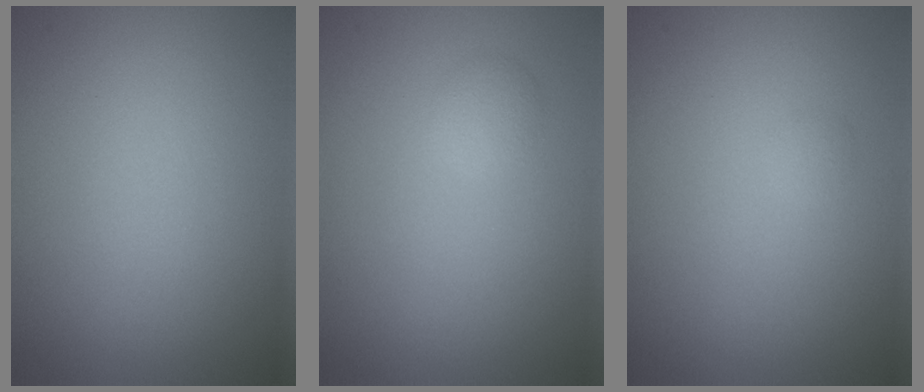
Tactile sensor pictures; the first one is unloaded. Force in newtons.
{"total": 1.2, "press": 1.1, "slide": 0.1}
{"total": 0.6, "press": 0.6, "slide": 0.0}